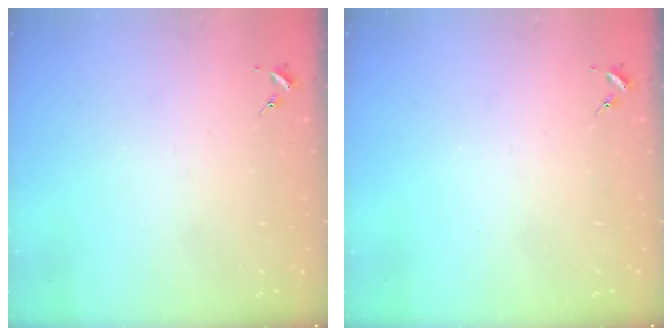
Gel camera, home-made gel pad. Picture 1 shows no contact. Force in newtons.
{"total": 0.0}